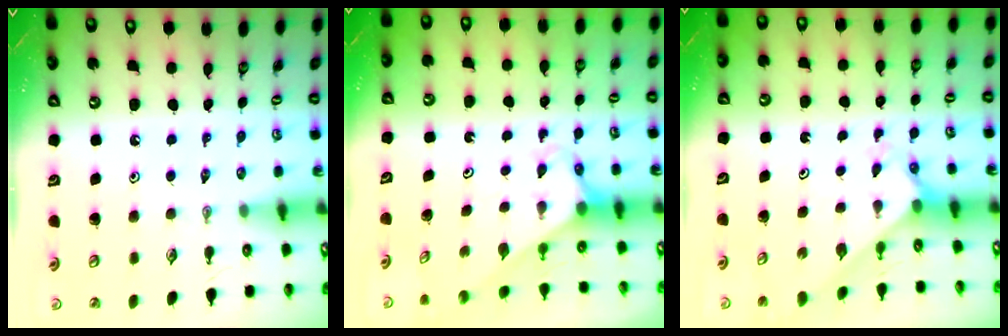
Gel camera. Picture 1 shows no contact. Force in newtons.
{"total": 2.7, "press": 2.7, "slide": 0.2}
{"total": 2.3, "press": 2.3, "slide": 0.2}